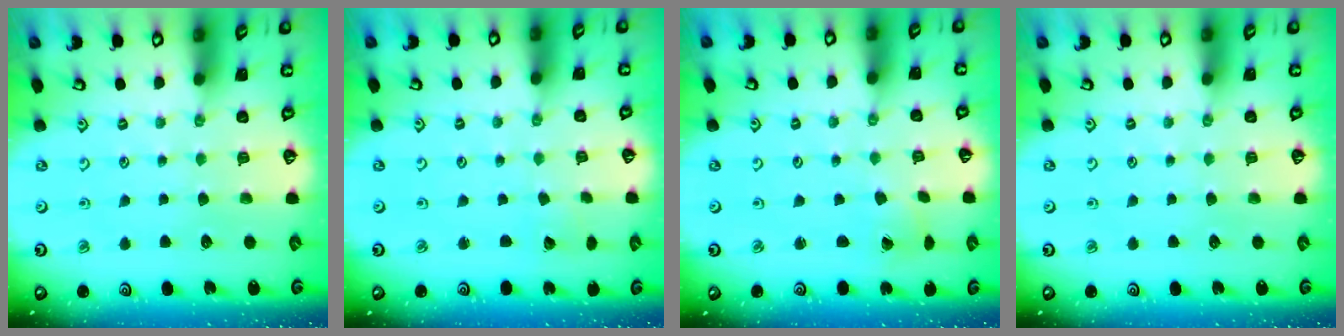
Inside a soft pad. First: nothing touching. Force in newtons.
{"total": 1.8, "press": 1.8, "slide": 0.2}
{"total": 1.3, "press": 1.2, "slide": 0.2}
{"total": 0.0}